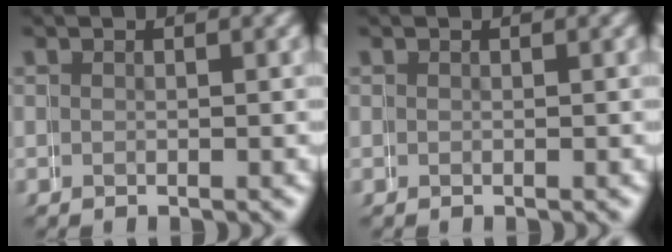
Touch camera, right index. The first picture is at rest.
{"total": 0.0}